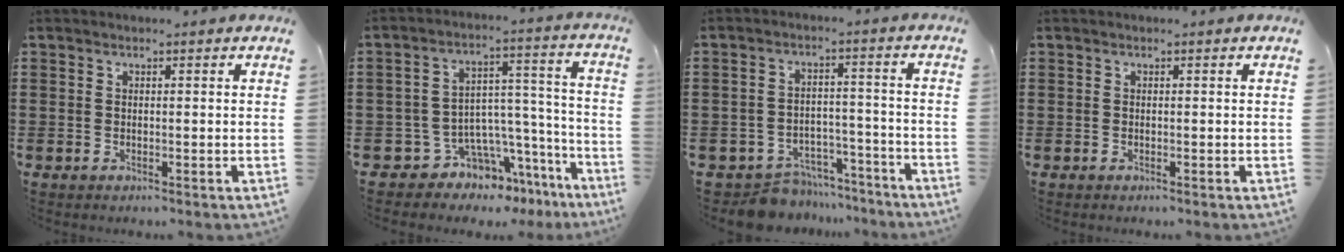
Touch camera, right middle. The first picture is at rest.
{"total": 7.1, "force": [-6.0, 3.5, 1.1], "torque": [-0.032, 0.003, -0.110]}
{"total": 6.5, "force": [-6.3, 1.6, 0.7], "torque": [-0.008, 0.024, -0.121]}
{"total": 0.0}